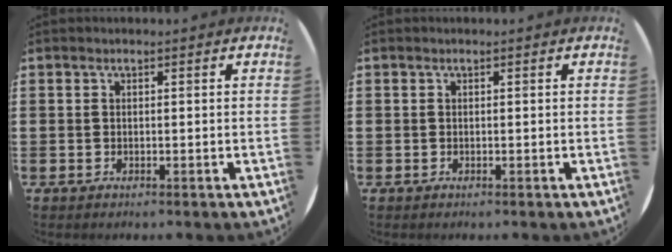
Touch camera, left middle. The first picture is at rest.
{"total": 0.0}